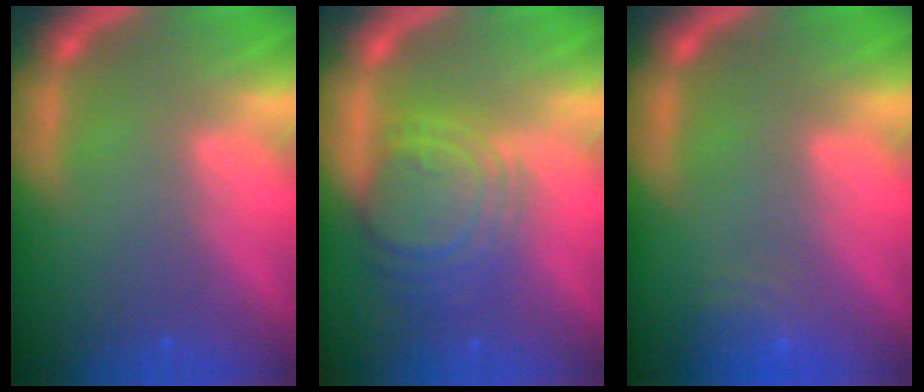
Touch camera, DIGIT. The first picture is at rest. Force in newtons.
{"total": 7.6}
{"total": 3.0}